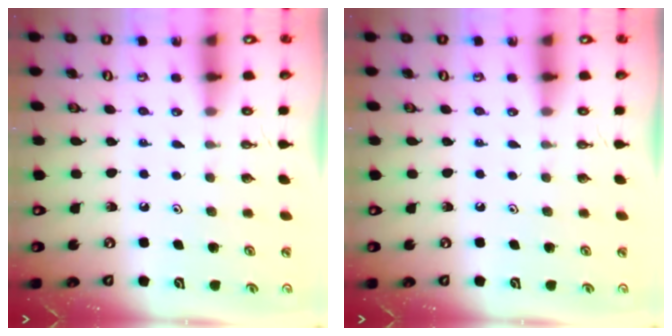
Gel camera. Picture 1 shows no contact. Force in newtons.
{"total": 0.0}